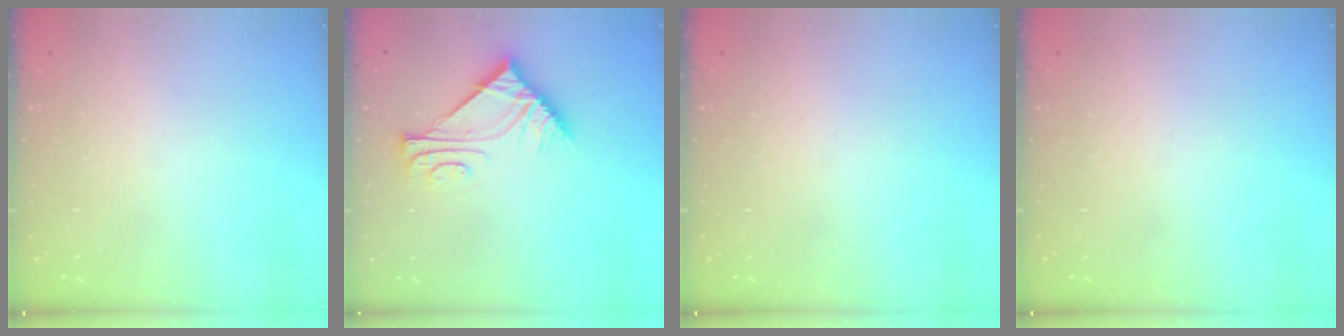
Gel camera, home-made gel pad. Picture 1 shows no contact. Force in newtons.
{"total": 7.7, "press": 7.7, "slide": 0.1}
{"total": 0.0}
{"total": 0.0}